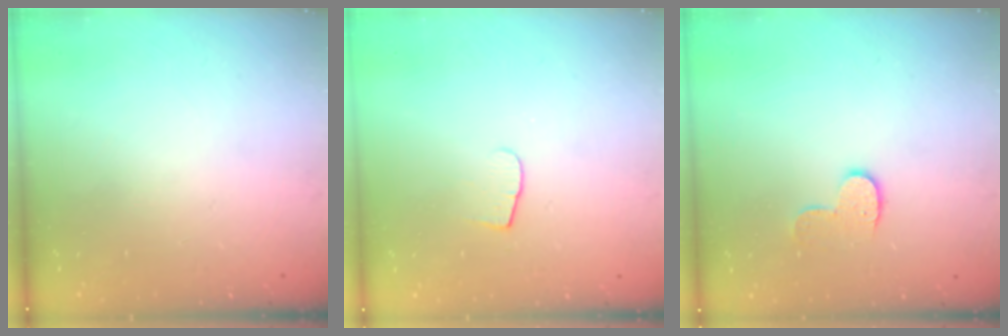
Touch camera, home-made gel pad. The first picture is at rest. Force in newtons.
{"total": 5.2, "press": 5.2, "slide": 0.6}
{"total": 8.1, "press": 8.1, "slide": 0.4}